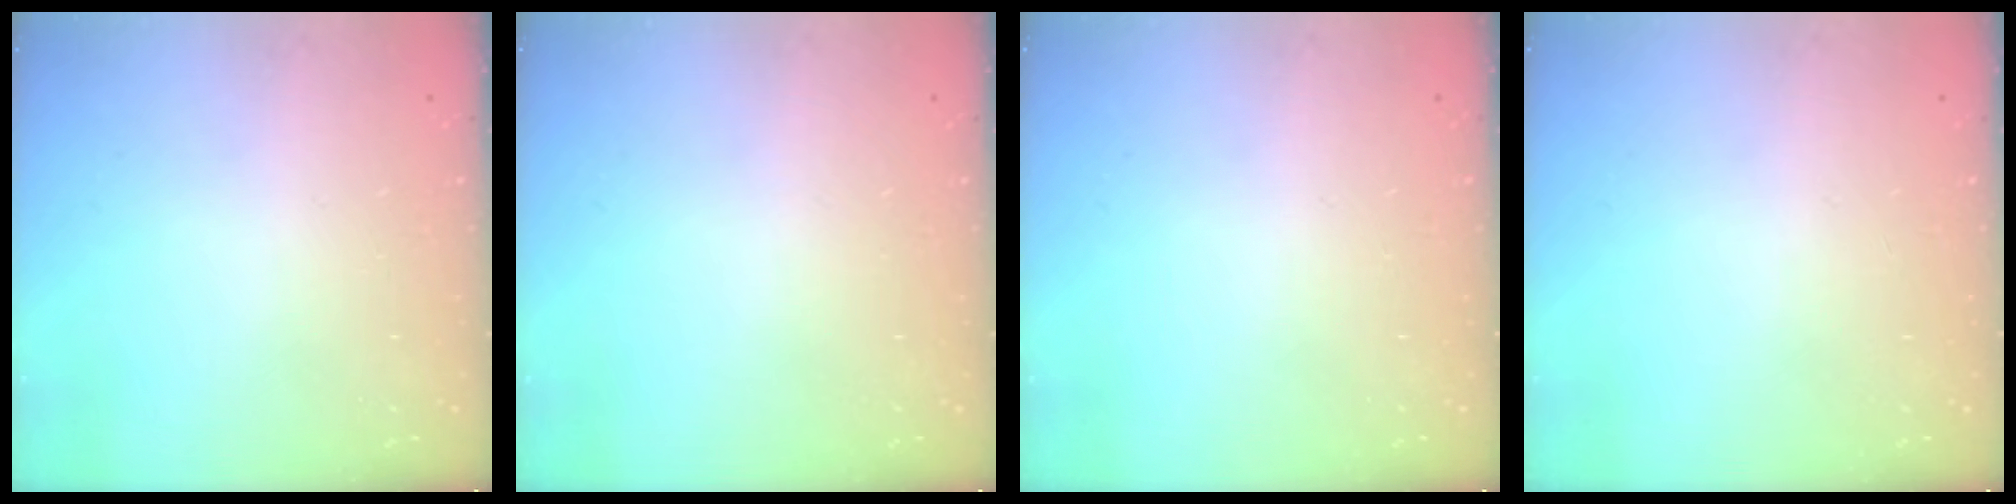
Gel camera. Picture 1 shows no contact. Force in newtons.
{"total": 0.0}
{"total": 0.0}
{"total": 0.0}